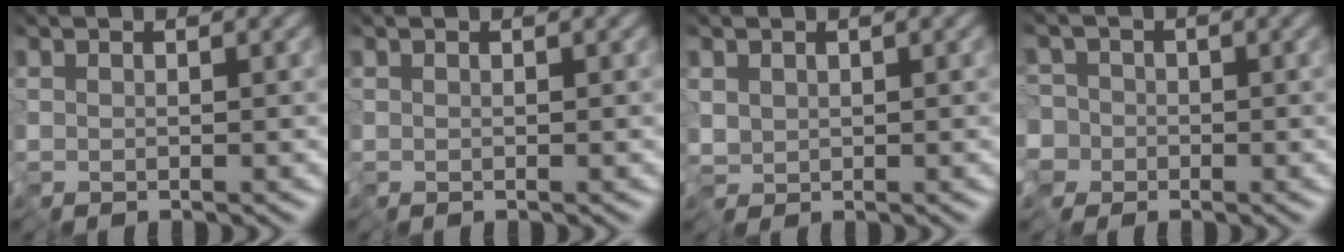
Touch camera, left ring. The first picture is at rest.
{"total": 0.0}
{"total": 1.3, "force": [-0.2, 1.1, 0.6], "torque": [-0.019, -0.001, -0.007]}
{"total": 3.7, "force": [-1.2, 3.5, 0.6], "torque": [0.002, 0.015, -0.046]}